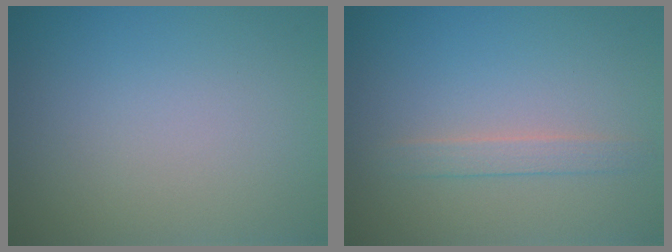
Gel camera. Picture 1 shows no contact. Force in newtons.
{"total": 1.5, "press": 1.5, "slide": 0.1}